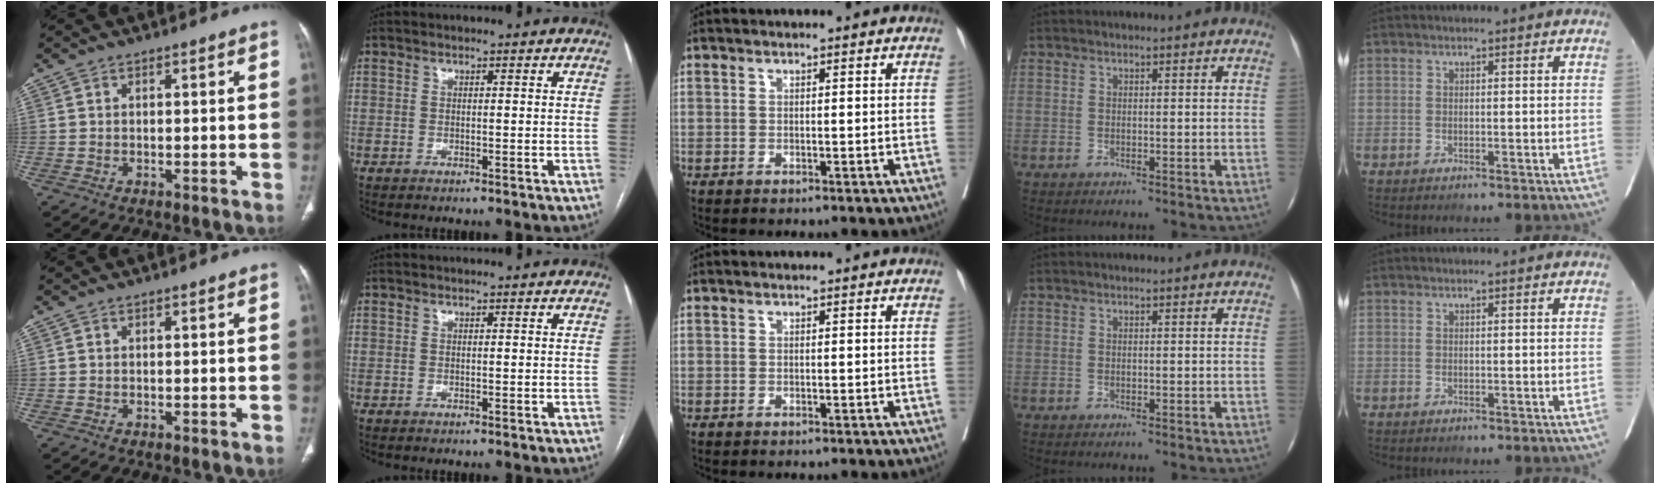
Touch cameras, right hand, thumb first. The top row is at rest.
{}